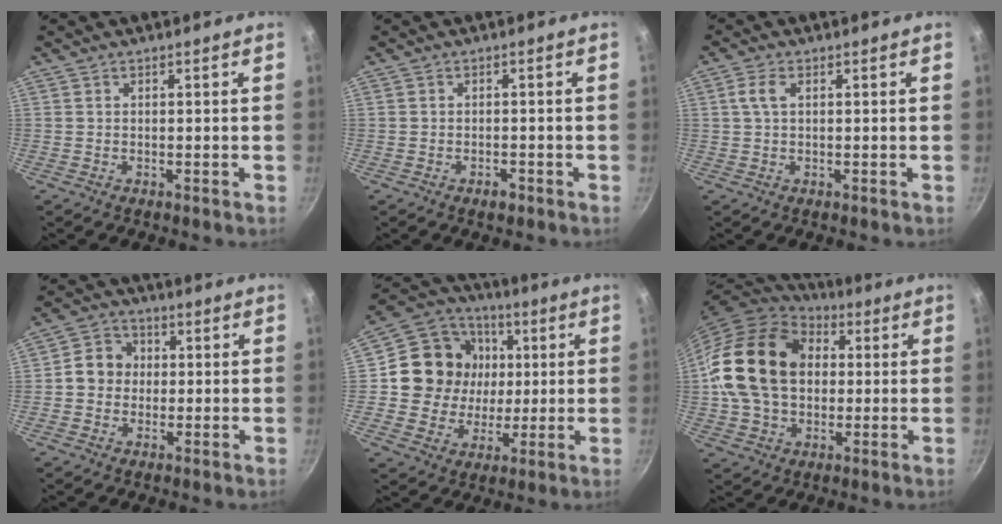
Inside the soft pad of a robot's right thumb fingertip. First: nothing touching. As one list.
[{"total": 1.9, "force": [-1.2, 0.9, 1.0], "torque": [-0.014, 0.012, -0.017]}, {"total": 3.1, "force": [0.8, 1.5, 2.6], "torque": [-0.057, 0.009, 0.016]}, {"total": 6.7, "force": [0.0, 6.1, 2.9], "torque": [-0.018, 0.015, -0.015]}, {"total": 16.8, "force": [2.2, 15.3, 6.6], "torque": [-0.096, 0.014, 0.035]}, {"total": 20.5, "force": [2.4, 15.3, 13.5], "torque": [-0.225, 0.027, 0.039]}]